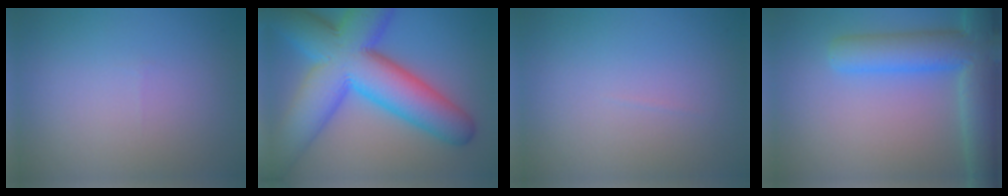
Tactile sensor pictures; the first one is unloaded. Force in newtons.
{"total": 14.6, "press": 14.5, "slide": 0.3}
{"total": 0.0}
{"total": 8.2, "press": 8.2, "slide": 0.5}